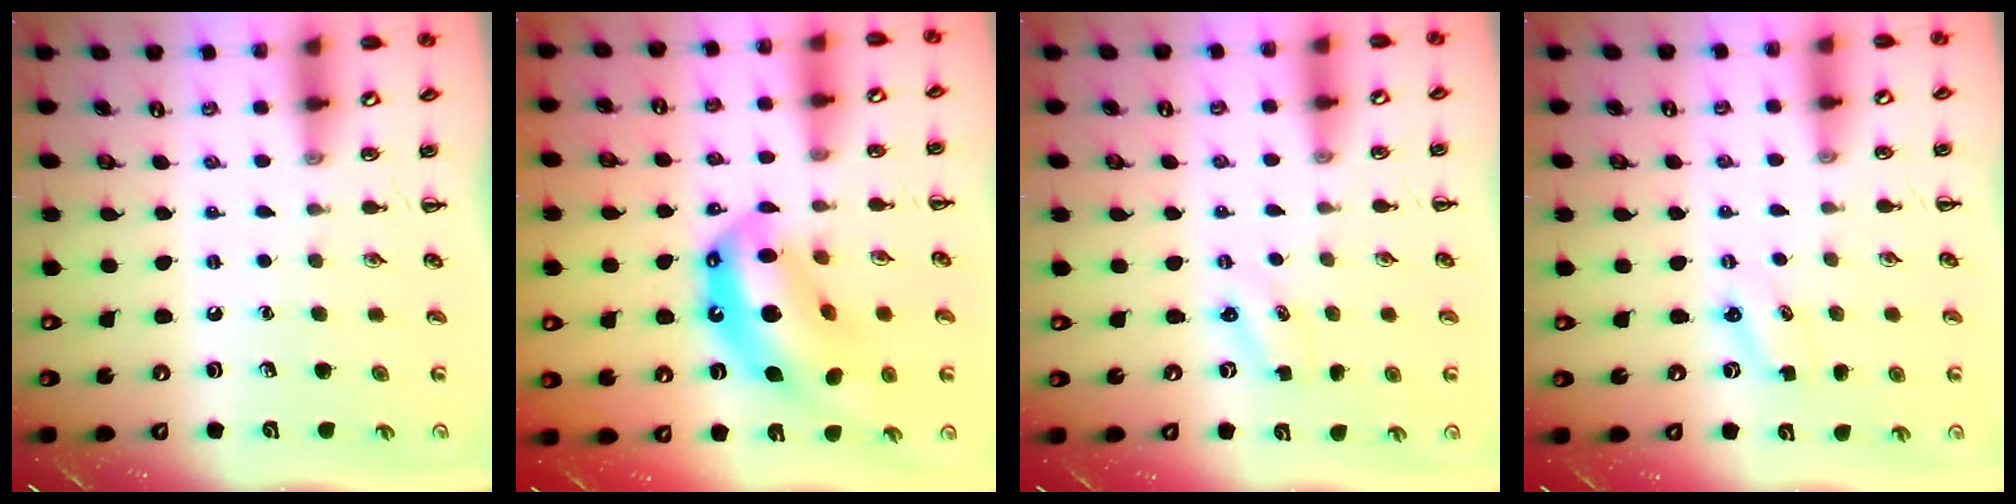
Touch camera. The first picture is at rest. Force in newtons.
{"total": 16.4, "press": 15.7, "slide": 4.7}
{"total": 1.9, "press": 1.8, "slide": 0.6}
{"total": 2.2, "press": 2.1, "slide": 0.6}